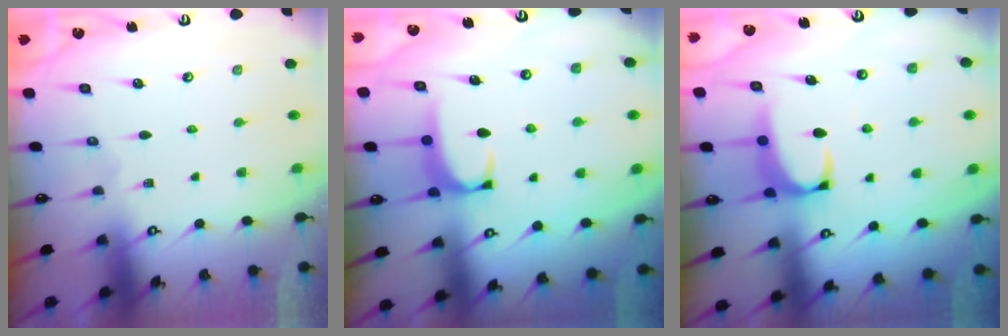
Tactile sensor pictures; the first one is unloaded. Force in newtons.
{"total": 1.4, "press": 1.4, "slide": 0.3}
{"total": 2.5, "press": 2.4, "slide": 0.8}